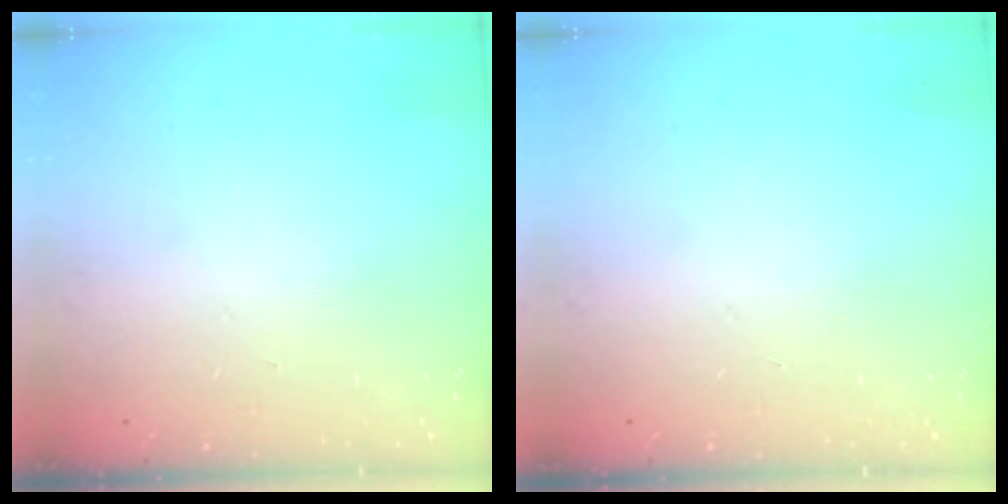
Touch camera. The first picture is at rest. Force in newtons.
{"total": 0.0}